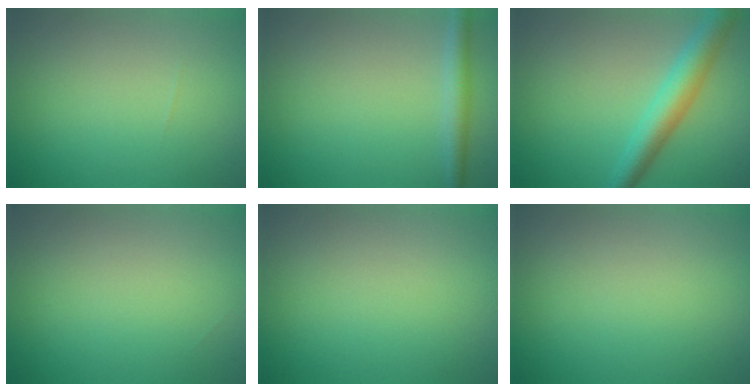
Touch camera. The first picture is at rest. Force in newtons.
{"total": 2.2, "press": 2.2, "slide": 0.1}
{"total": 4.6, "press": 4.6, "slide": 0.1}
{"total": 0.0}
{"total": 0.0}
{"total": 0.0}